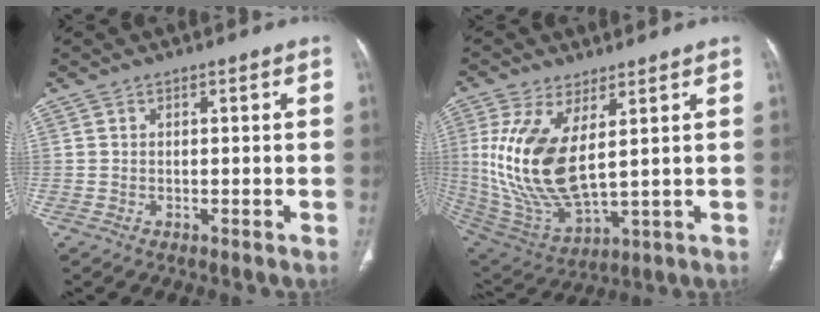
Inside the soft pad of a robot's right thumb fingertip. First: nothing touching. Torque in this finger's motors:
{"motor_torque": [2.12, 2.19, 1.33, -1.45, 0.49]}